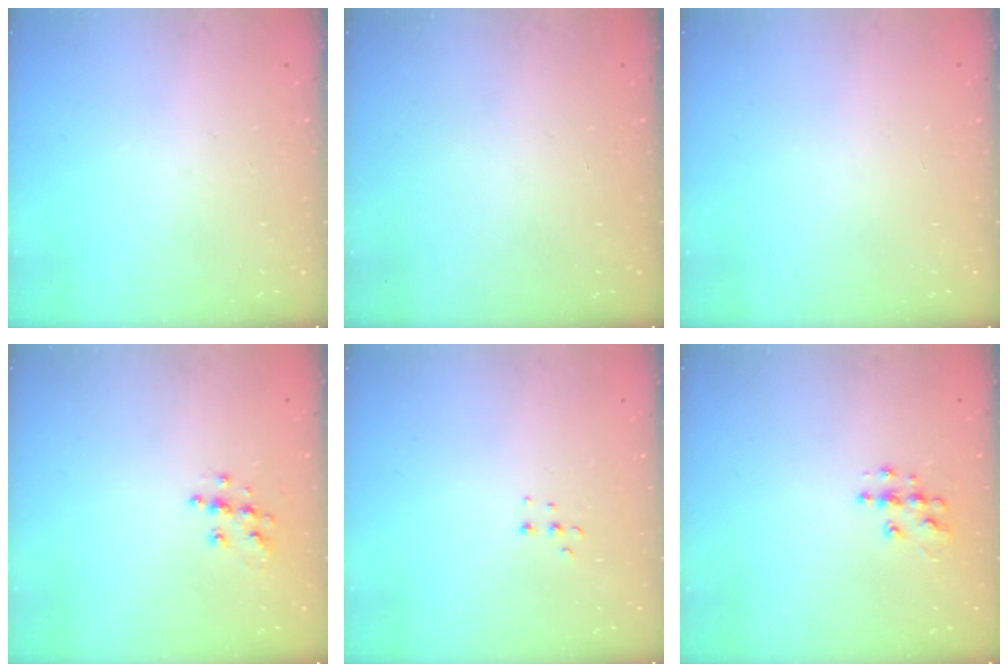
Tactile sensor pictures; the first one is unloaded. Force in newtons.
{"total": 0.0}
{"total": 0.0}
{"total": 7.7, "press": 7.7, "slide": 0.3}
{"total": 3.6, "press": 3.5, "slide": 0.9}
{"total": 7.0, "press": 7.0, "slide": 0.3}